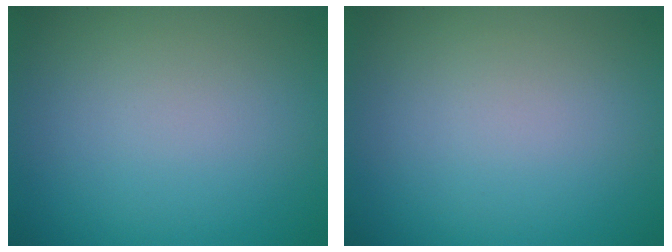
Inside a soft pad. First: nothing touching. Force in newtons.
{"total": 0.0}